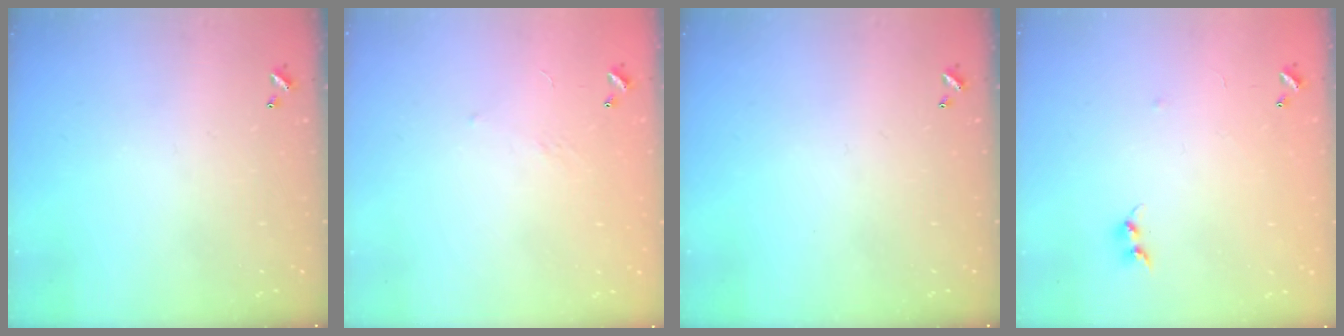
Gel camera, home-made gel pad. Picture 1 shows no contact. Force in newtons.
{"total": 6.7, "press": 6.6, "slide": 0.8}
{"total": 0.0}
{"total": 7.9, "press": 7.9, "slide": 0.4}